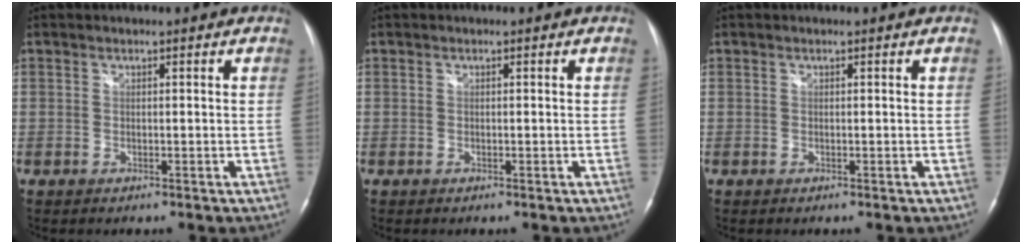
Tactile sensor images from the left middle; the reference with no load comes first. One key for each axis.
{"total": 0.0}
{"total": 0.0}